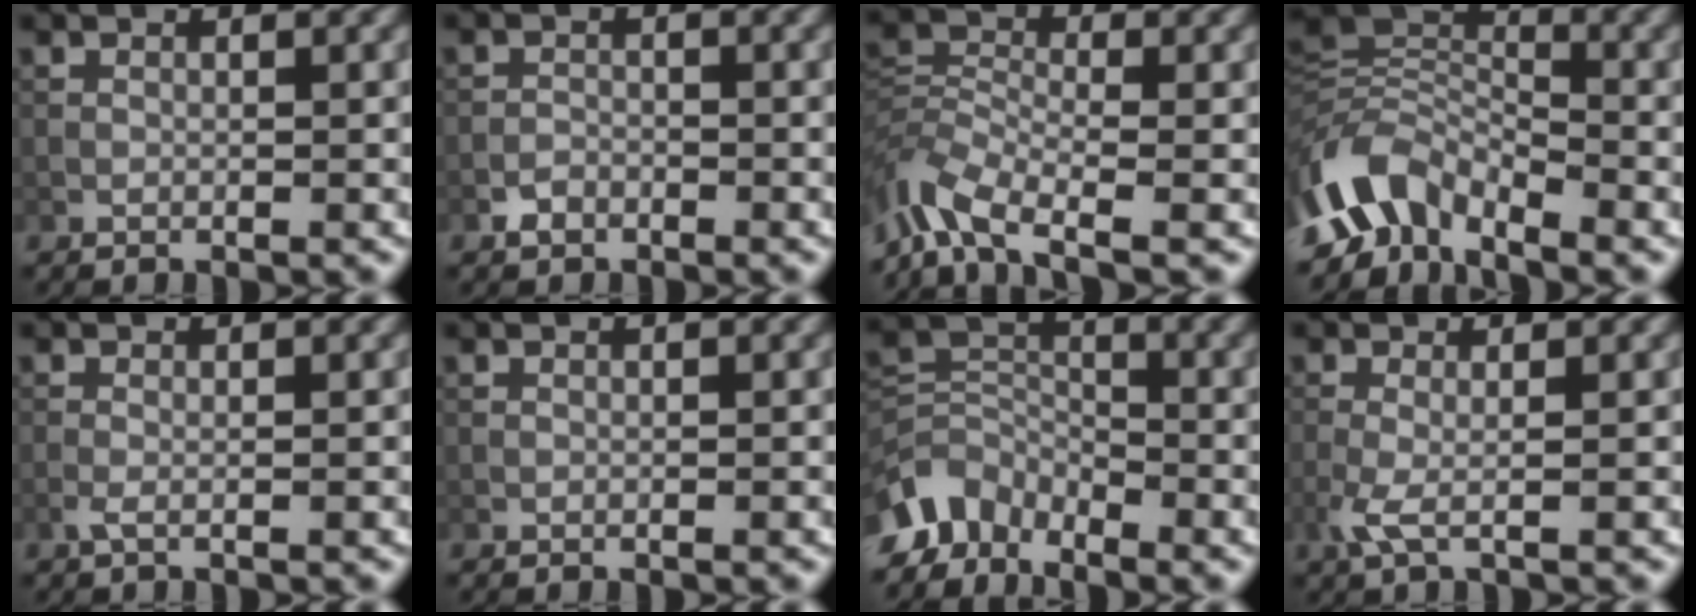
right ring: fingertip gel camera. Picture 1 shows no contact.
{"total": 1.2, "force": [-0.9, 0.7, 0.3], "torque": [-0.001, 0.005, -0.018]}
{"total": 6.4, "force": [-4.5, 2.4, 3.8], "torque": [-0.076, -0.001, -0.103]}
{"total": 6.3, "force": [-4.4, 3.0, 3.4], "torque": [-0.054, 0.003, -0.099]}
{"total": 0.9, "force": [-0.4, 0.0, 0.8], "torque": [-0.021, 0.001, -0.010]}
{"total": 0.0}
{"total": 5.1, "force": [-4.1, 2.6, 1.5], "torque": [-0.029, -0.003, -0.094]}
{"total": 2.0, "force": [-0.6, 0.3, 1.9], "torque": [-0.050, 0.000, -0.021]}